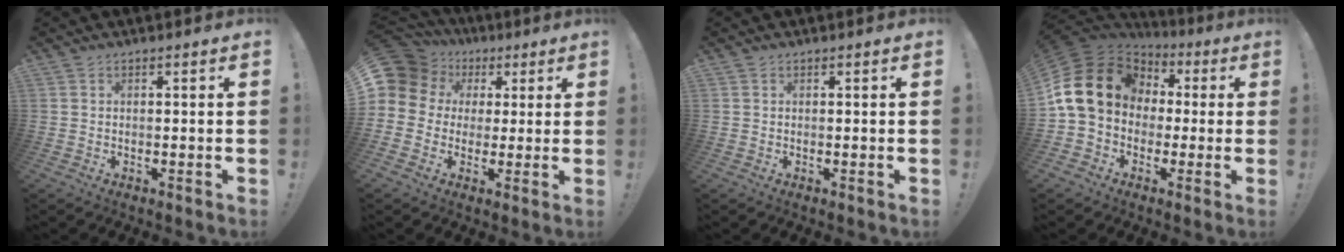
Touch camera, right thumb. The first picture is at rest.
{"total": 9.7, "force": [2.5, 8.6, 3.9], "torque": [-0.074, -0.015, 0.053]}
{"total": 0.0}
{"total": 18.3, "force": [2.7, 14.2, 11.2], "torque": [-0.198, 0.007, 0.061]}